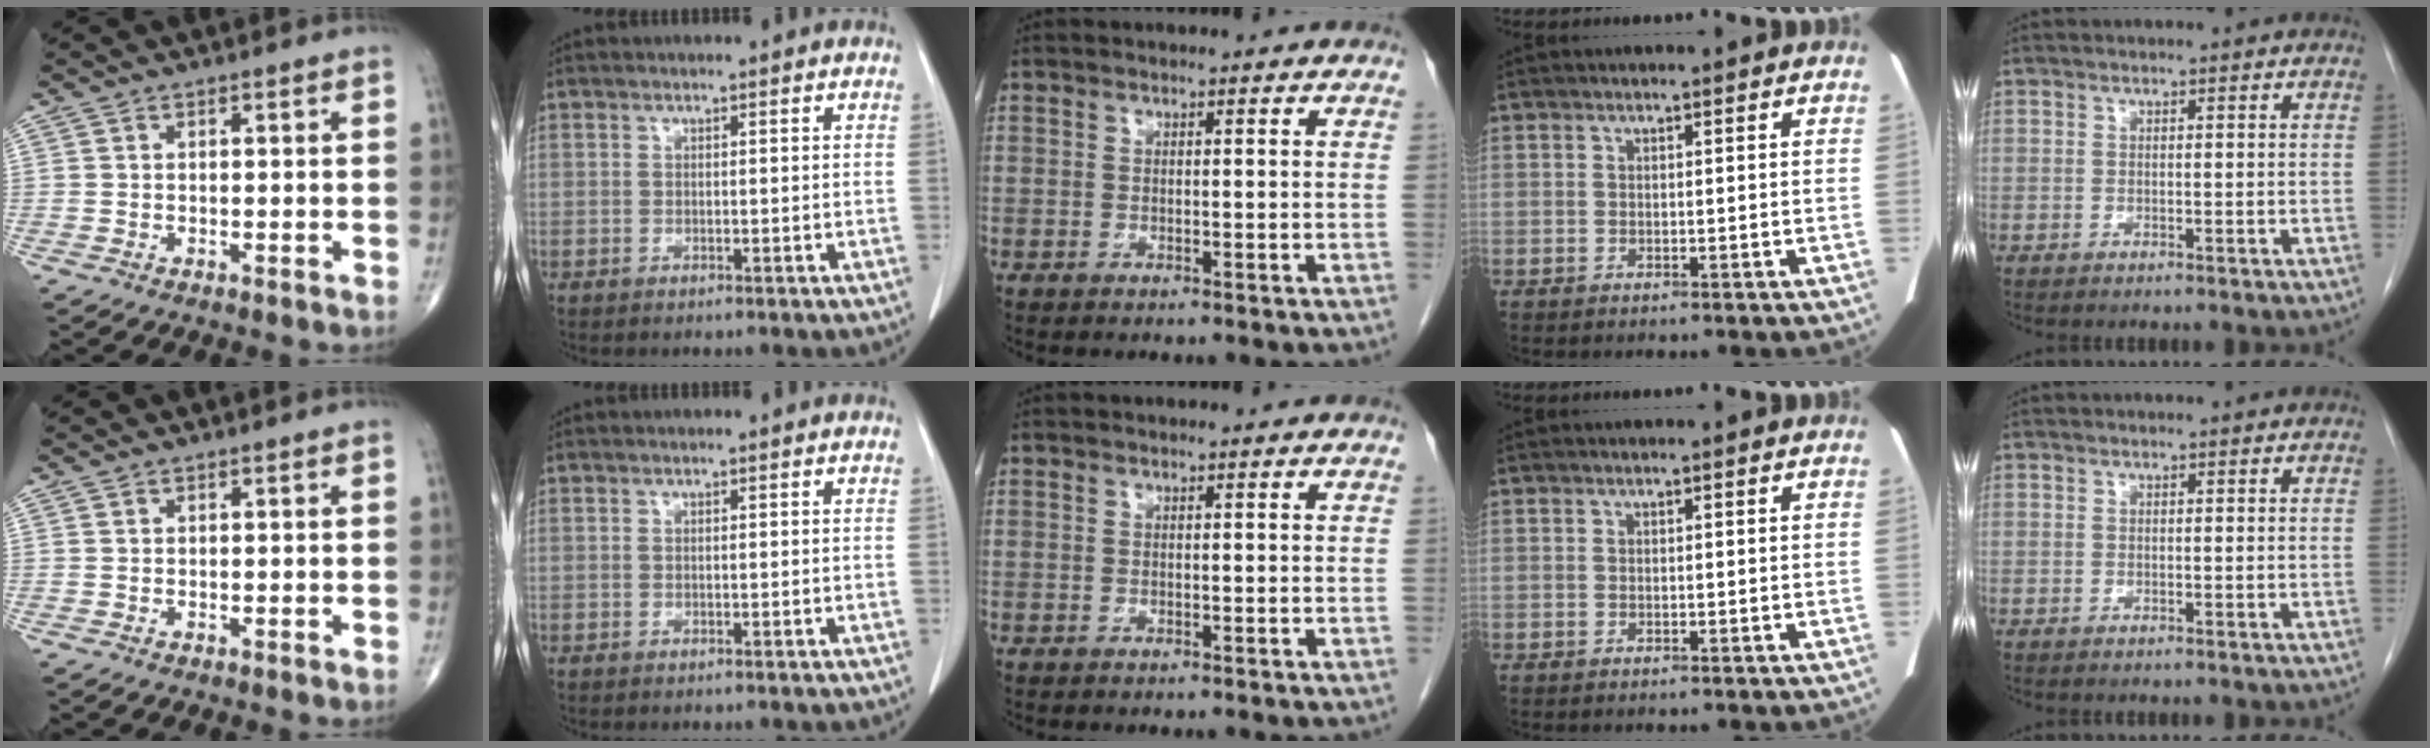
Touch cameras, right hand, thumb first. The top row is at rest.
{}